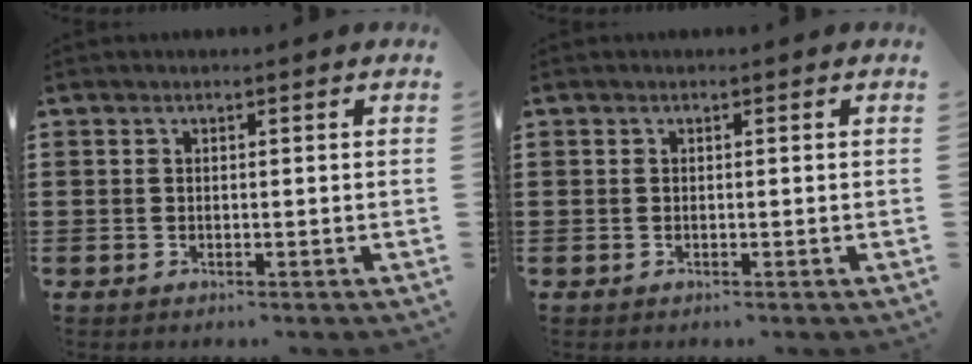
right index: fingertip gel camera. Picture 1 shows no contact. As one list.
[{"total": 0.0}]